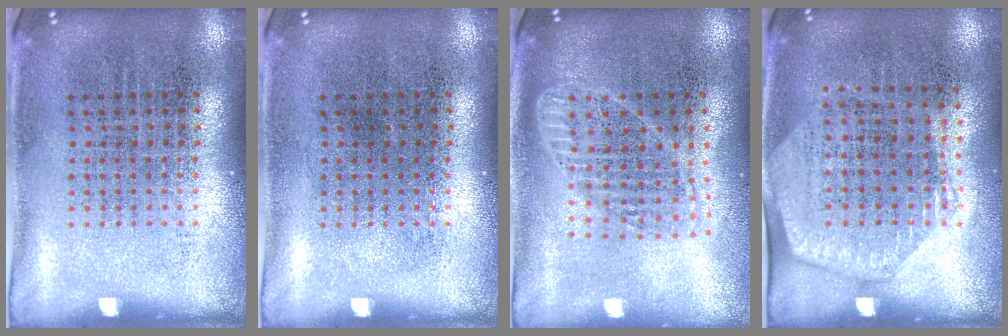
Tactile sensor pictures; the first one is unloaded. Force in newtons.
{"total": 0.0}
{"total": 1.8, "press": 1.6, "slide": 0.9}
{"total": 1.4, "press": 1.3, "slide": 0.6}